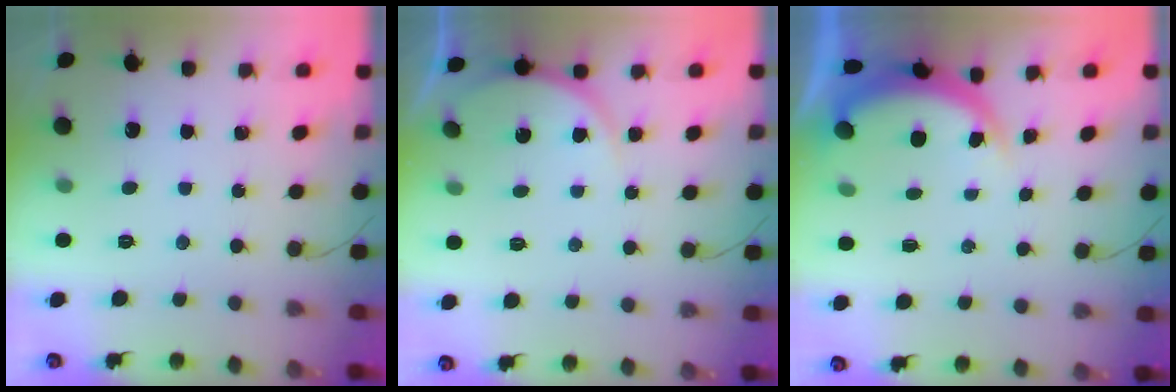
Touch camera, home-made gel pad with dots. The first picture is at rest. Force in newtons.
{"total": 5.5, "press": 5.5, "slide": 0.3}
{"total": 4.7, "press": 4.7, "slide": 0.3}